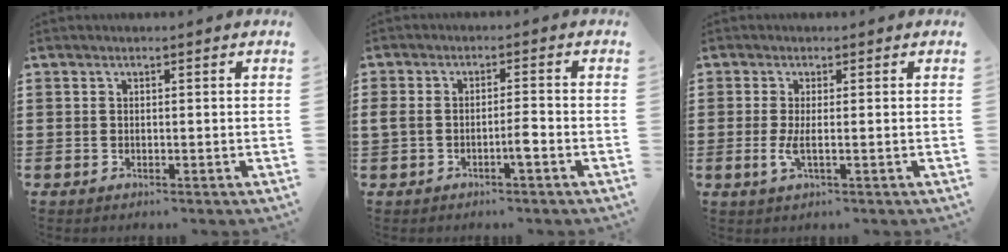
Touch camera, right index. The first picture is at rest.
{"total": 3.3, "force": [-1.4, 0.9, 2.8], "torque": [-0.051, 0.007, -0.027]}
{"total": 2.7, "force": [-0.3, 0.3, 2.6], "torque": [-0.064, -0.010, -0.009]}